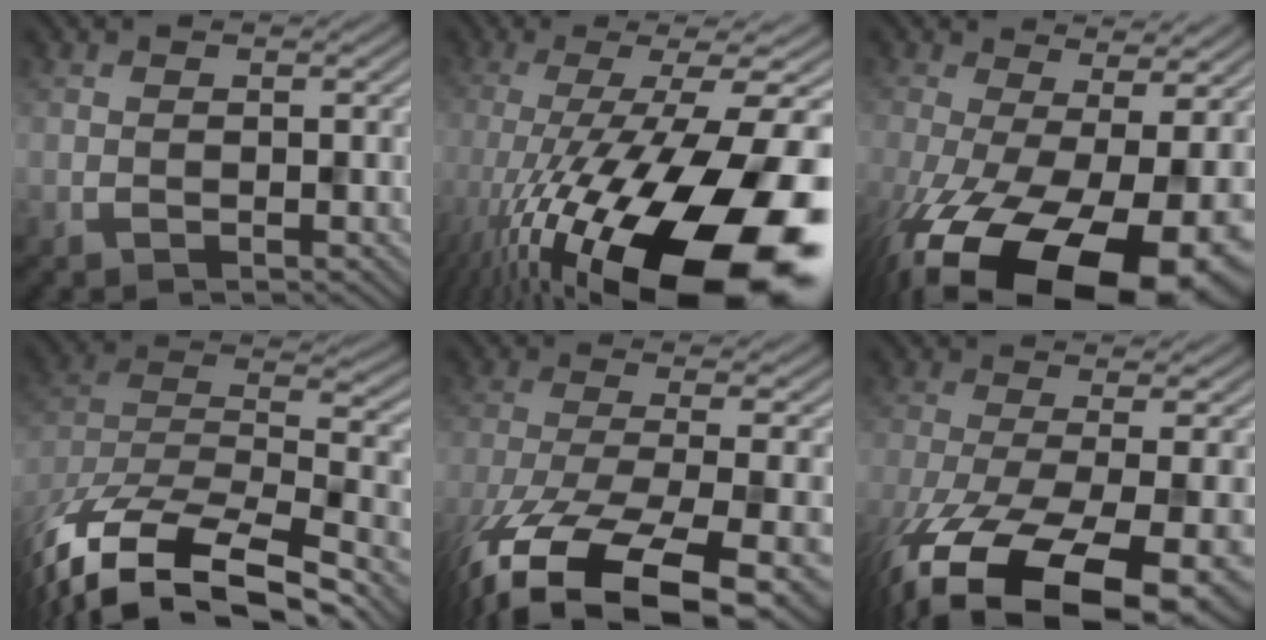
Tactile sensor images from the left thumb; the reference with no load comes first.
{"total": 20.2, "force": [-9.4, 5.4, 17.0], "torque": [-0.256, -0.024, -0.143]}
{"total": 16.0, "force": [-7.1, 6.8, 12.7], "torque": [-0.243, -0.055, -0.091]}
{"total": 15.9, "force": [-11.9, 6.4, 8.5], "torque": [-0.185, -0.034, -0.159]}
{"total": 13.7, "force": [-9.8, 3.7, 8.8], "torque": [-0.184, -0.042, -0.136]}
{"total": 14.6, "force": [-8.5, 4.7, 10.9], "torque": [-0.223, -0.051, -0.109]}